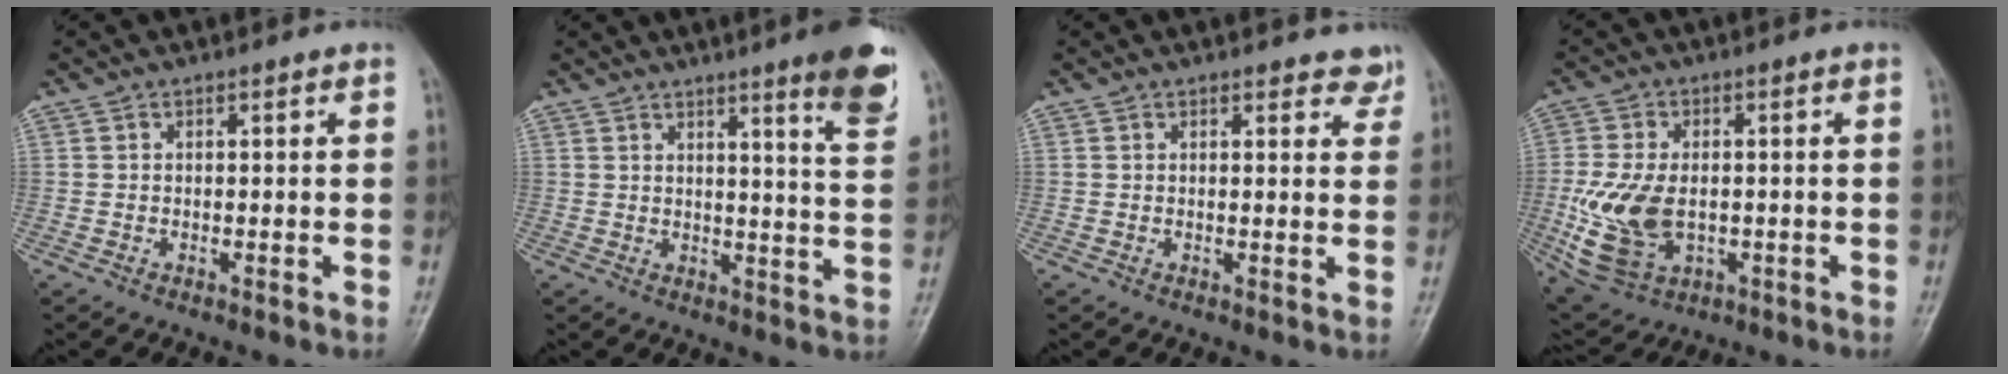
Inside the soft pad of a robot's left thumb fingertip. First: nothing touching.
{"total": 9.5, "force": [5.9, 0.5, 7.4], "torque": [-0.084, -0.038, 0.073]}
{"total": 3.1, "force": [2.7, 1.3, 0.7], "torque": [0.018, -0.015, 0.018]}
{"total": 12.6, "force": [-1.7, 8.1, 9.6], "torque": [-0.190, -0.009, -0.018]}